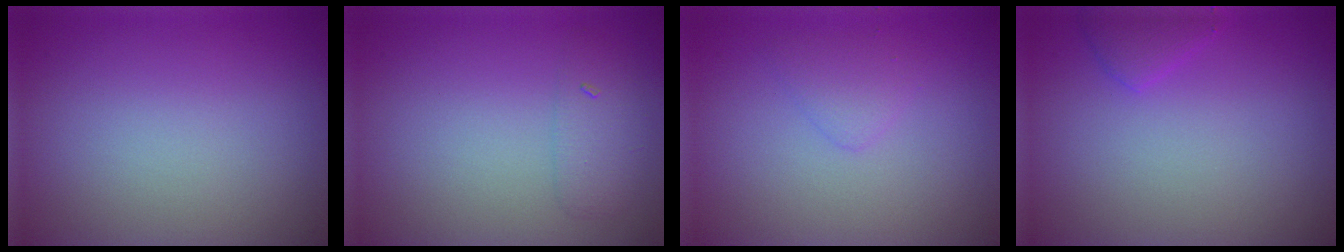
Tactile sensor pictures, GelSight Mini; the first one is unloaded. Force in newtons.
{"total": 1.8, "press": 1.8, "slide": 0.1}
{"total": 1.4, "press": 1.4, "slide": 0.1}
{"total": 1.5, "press": 1.5, "slide": 0.1}